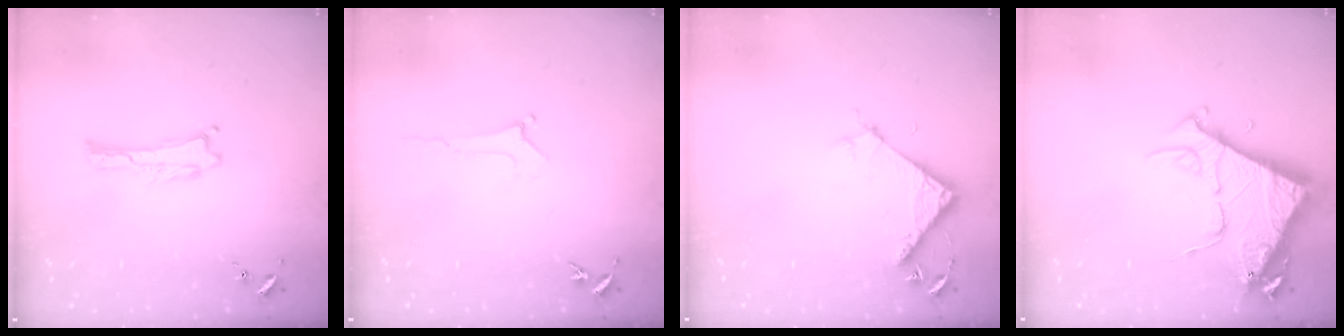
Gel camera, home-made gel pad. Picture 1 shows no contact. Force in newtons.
{"total": 0.0}
{"total": 5.4, "press": 5.4, "slide": 0.4}
{"total": 7.9, "press": 7.9, "slide": 0.9}